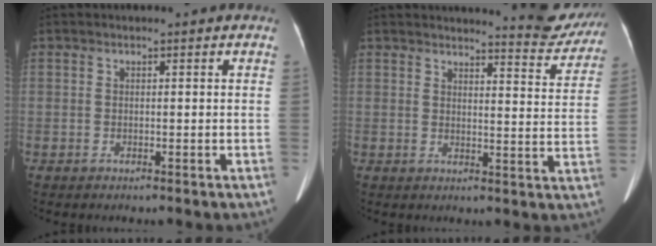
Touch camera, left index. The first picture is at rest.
{"total": 8.3, "force": [8.2, 0.7, 0.9], "torque": [-0.001, -0.036, 0.085]}